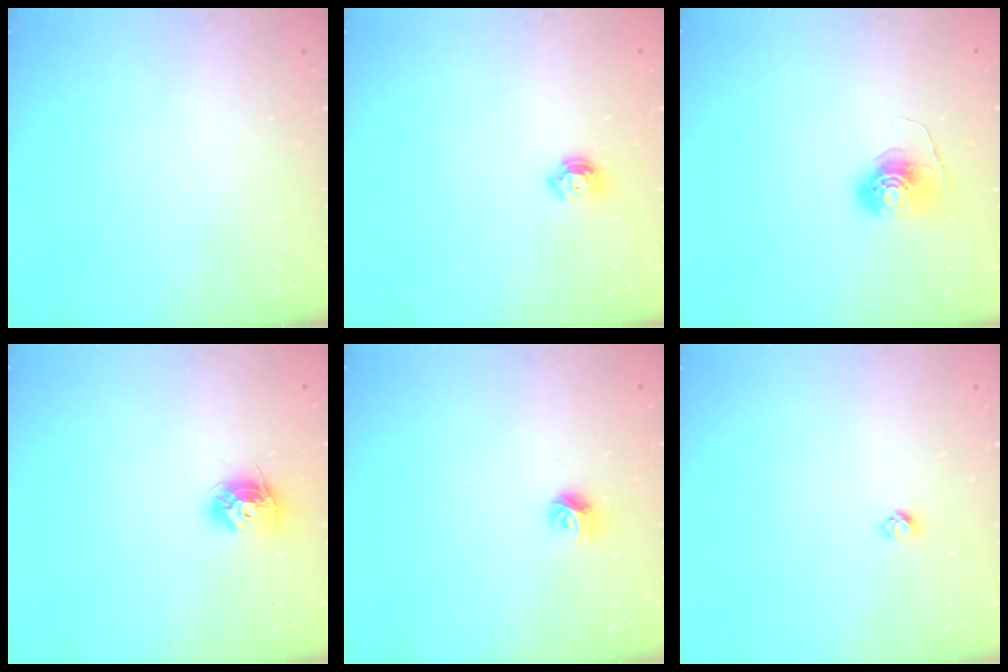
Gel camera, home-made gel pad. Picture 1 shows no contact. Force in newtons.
{"total": 6.6, "press": 6.6, "slide": 1.0}
{"total": 6.7, "press": 6.7, "slide": 0.3}
{"total": 9.4, "press": 9.4, "slide": 0.6}
{"total": 7.4, "press": 7.3, "slide": 0.6}
{"total": 2.4, "press": 2.4, "slide": 0.2}